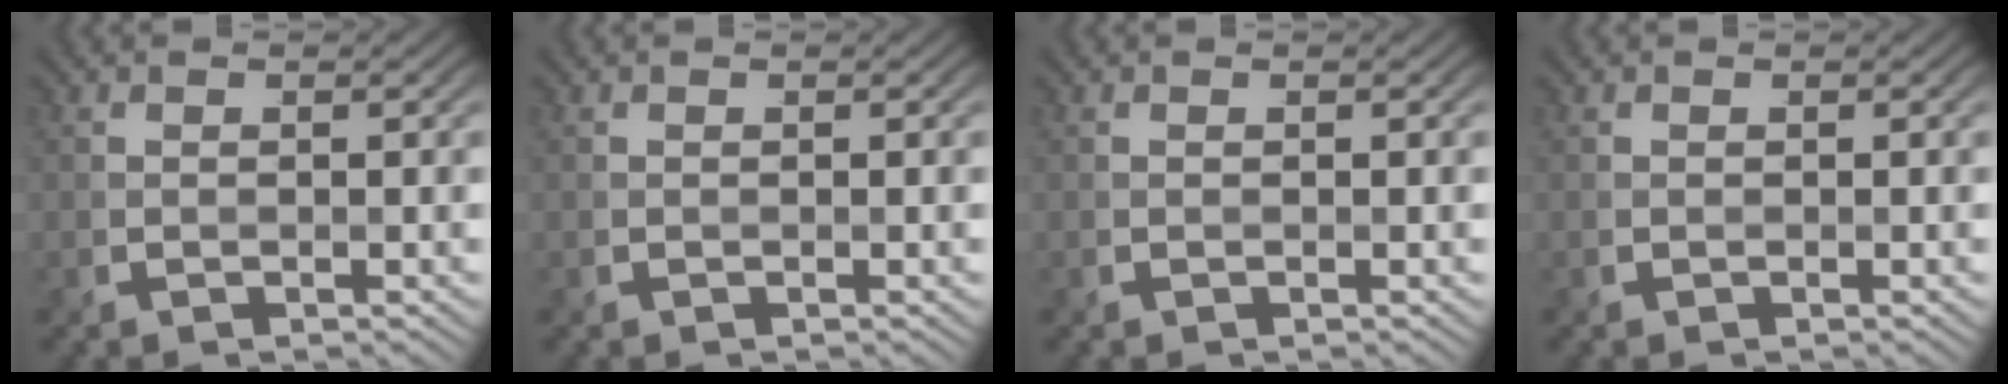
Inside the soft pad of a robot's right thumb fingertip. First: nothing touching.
{"total": 0.0}
{"total": 0.0}
{"total": 0.0}